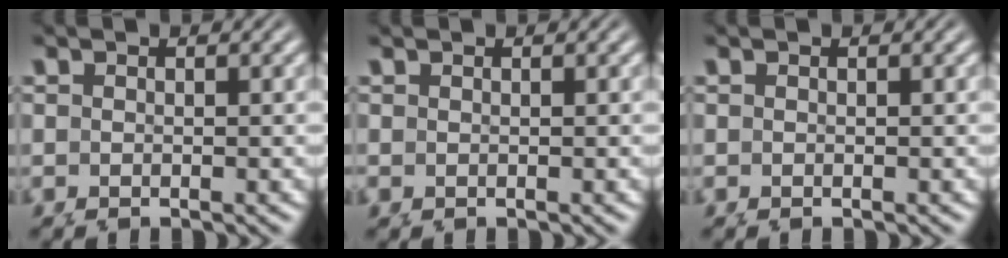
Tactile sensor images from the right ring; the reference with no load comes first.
{"total": 0.0}
{"total": 0.0}